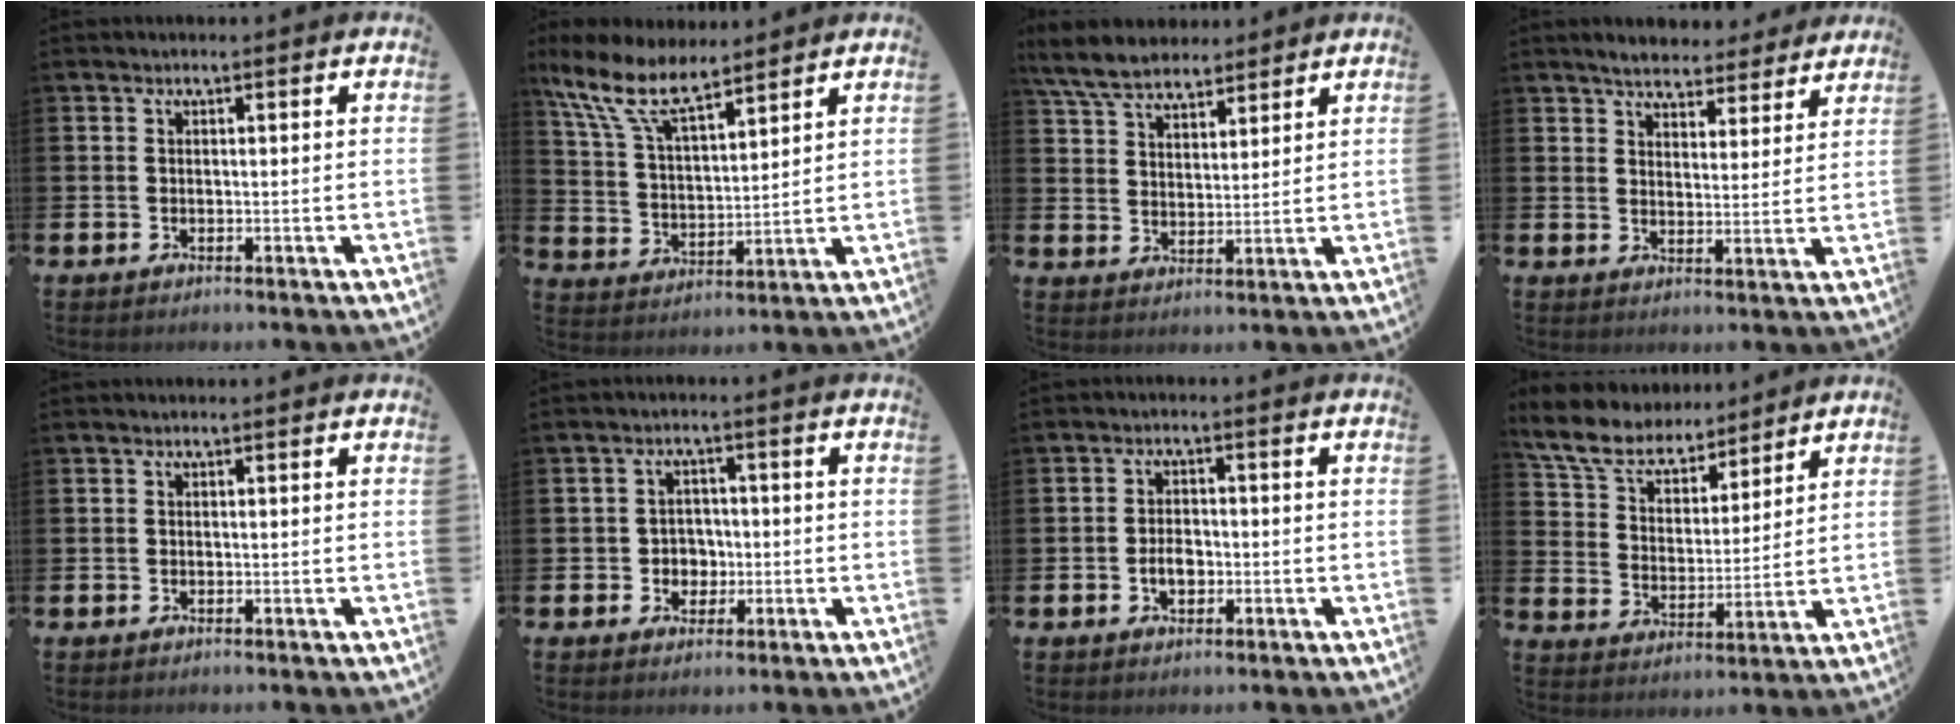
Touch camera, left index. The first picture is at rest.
{"total": 9.4, "force": [7.8, 3.1, 4.3], "torque": [-0.121, -0.032, 0.145]}
{"total": 6.6, "force": [6.0, 2.2, 1.7], "torque": [-0.062, -0.015, 0.113]}
{"total": 5.1, "force": [5.0, 1.2, 0.5], "torque": [-0.015, -0.030, 0.085]}
{"total": 0.0}
{"total": 2.8, "force": [-0.7, 2.7, 0.7], "torque": [-0.015, 0.003, -0.021]}
{"total": 2.7, "force": [-1.1, 1.7, 1.8], "torque": [-0.017, -0.004, -0.025]}
{"total": 7.7, "force": [7.1, 2.4, 1.7], "torque": [-0.077, -0.046, 0.128]}